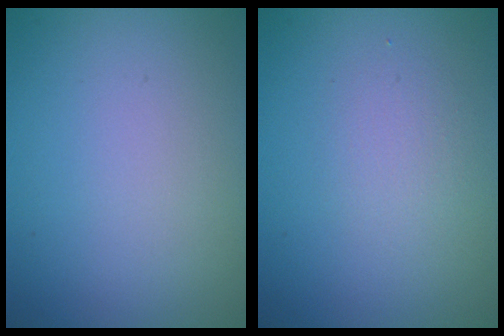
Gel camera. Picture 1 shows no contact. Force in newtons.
{"total": 1.4, "press": 1.4, "slide": 0.0}